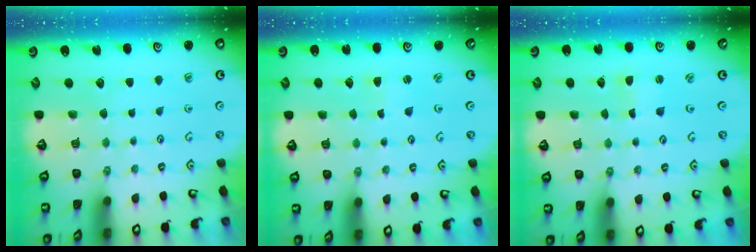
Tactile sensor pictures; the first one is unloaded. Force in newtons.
{"total": 0.9, "press": 0.8, "slide": 0.1}
{"total": 1.6, "press": 1.6, "slide": 0.2}